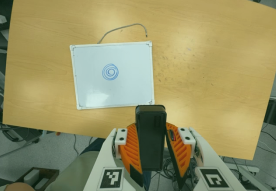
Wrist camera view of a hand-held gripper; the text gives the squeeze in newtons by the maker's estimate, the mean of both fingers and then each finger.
{"total": 8.6, "left": 7.4, "right": 9.8}